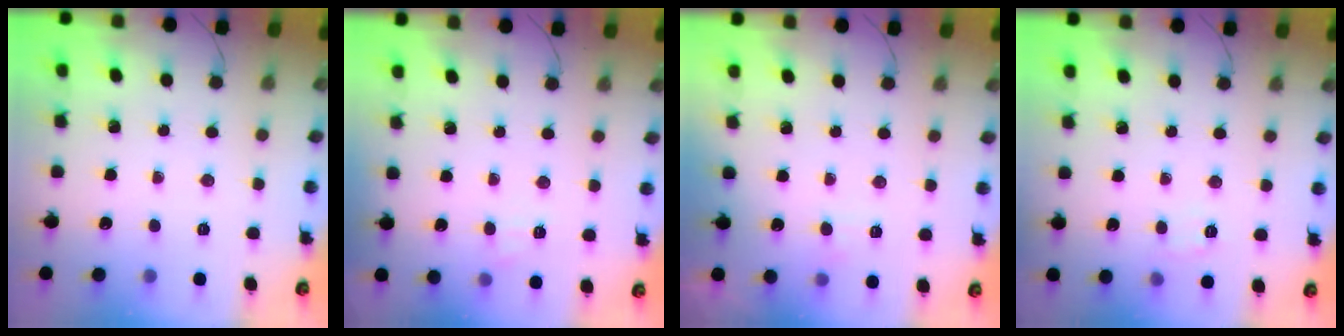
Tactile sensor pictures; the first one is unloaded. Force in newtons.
{"total": 5.7, "press": 5.4, "slide": 1.6}
{"total": 2.6, "press": 2.2, "slide": 1.4}
{"total": 5.3, "press": 5.2, "slide": 1.1}